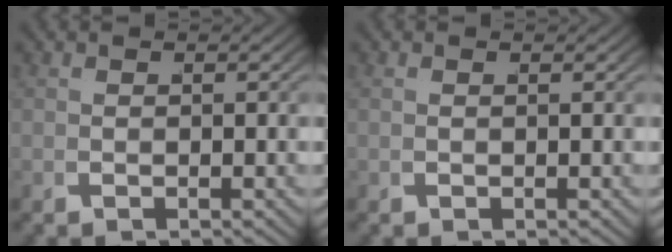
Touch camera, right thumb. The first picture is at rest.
{"total": 0.0}